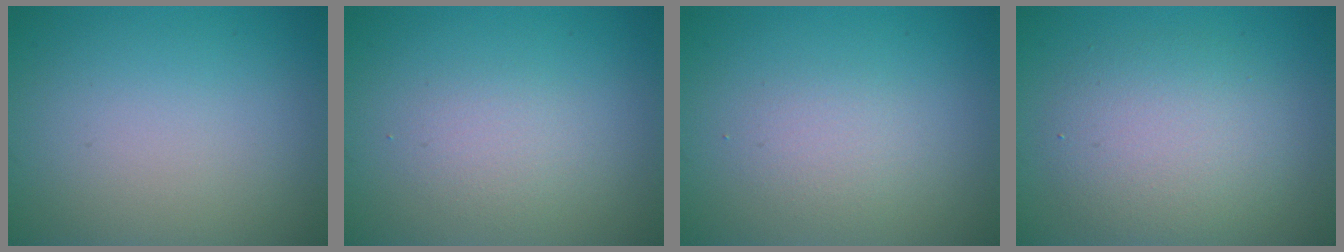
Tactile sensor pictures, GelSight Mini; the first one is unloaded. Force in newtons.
{"total": 1.7, "press": 1.7, "slide": 0.2}
{"total": 1.7, "press": 1.7, "slide": 0.2}
{"total": 4.6, "press": 4.6, "slide": 0.4}